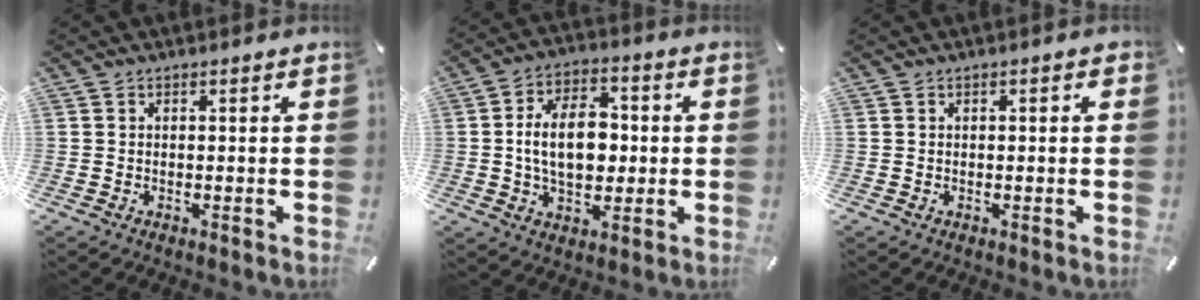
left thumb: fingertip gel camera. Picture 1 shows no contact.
{"total": 13.1, "force": [0.1, 8.6, 9.8], "torque": [-0.181, 0.009, 0.001]}
{"total": 0.6, "force": [0.0, 0.3, 0.5], "torque": [-0.009, 0.002, 0.000]}